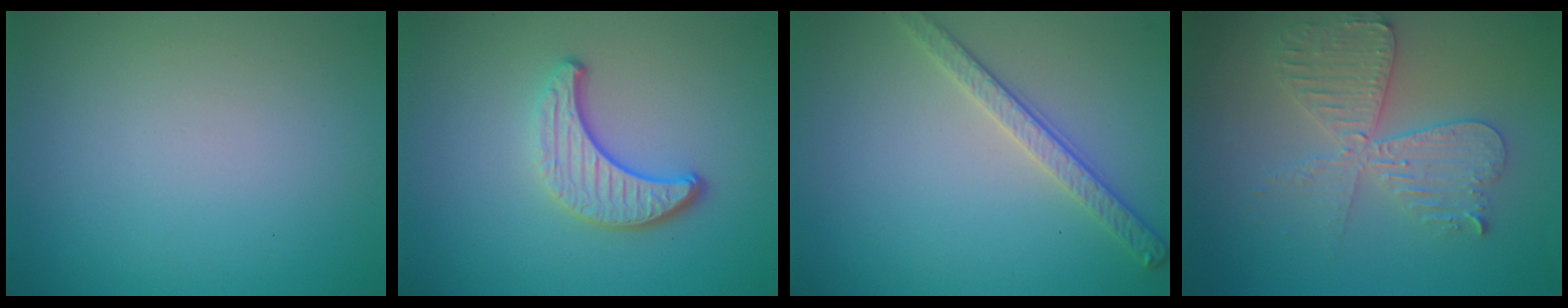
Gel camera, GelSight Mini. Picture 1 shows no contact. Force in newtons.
{"total": 4.0, "press": 2.9, "slide": 2.7}
{"total": 2.8, "press": 2.6, "slide": 1.0}
{"total": 5.3, "press": 5.2, "slide": 0.7}